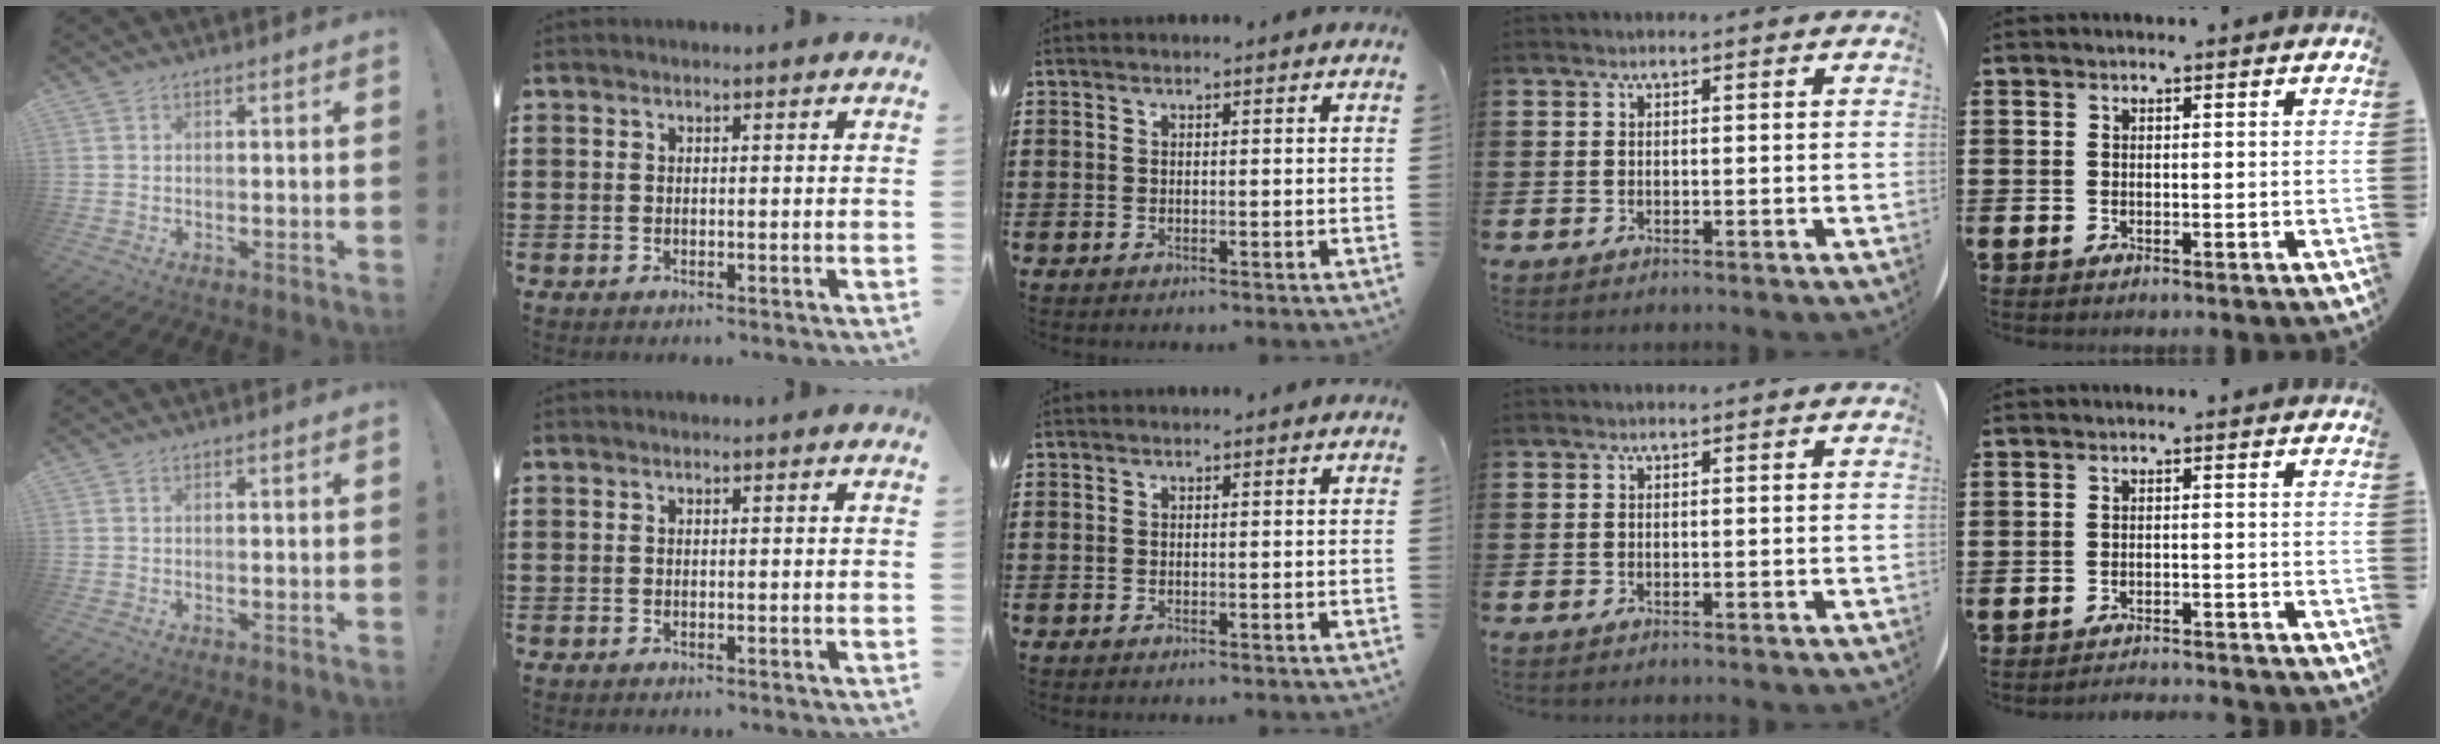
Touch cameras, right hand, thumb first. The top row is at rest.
{"little": {"total": 1.8, "force": [-1.7, -0.1, -0.1], "torque": [-0.002, 0.006, -0.037]}}